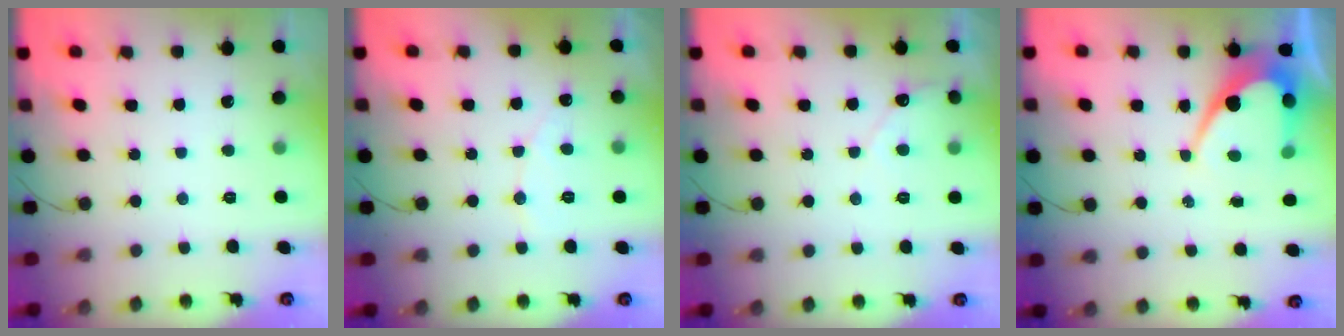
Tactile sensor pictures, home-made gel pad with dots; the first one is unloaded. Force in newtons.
{"total": 4.2, "press": 4.2, "slide": 0.2}
{"total": 4.5, "press": 4.5, "slide": 0.4}
{"total": 9.6, "press": 9.5, "slide": 0.8}